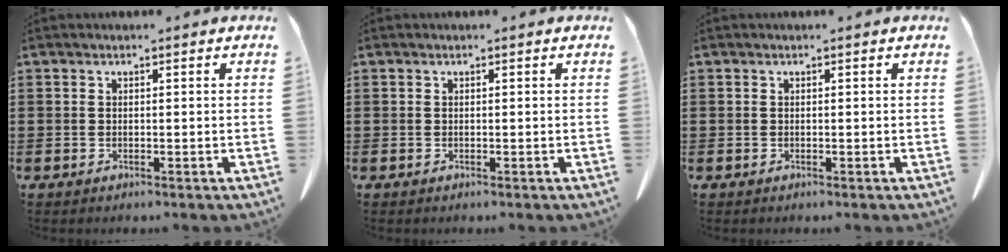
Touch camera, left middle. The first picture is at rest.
{"total": 0.0}
{"total": 0.0}